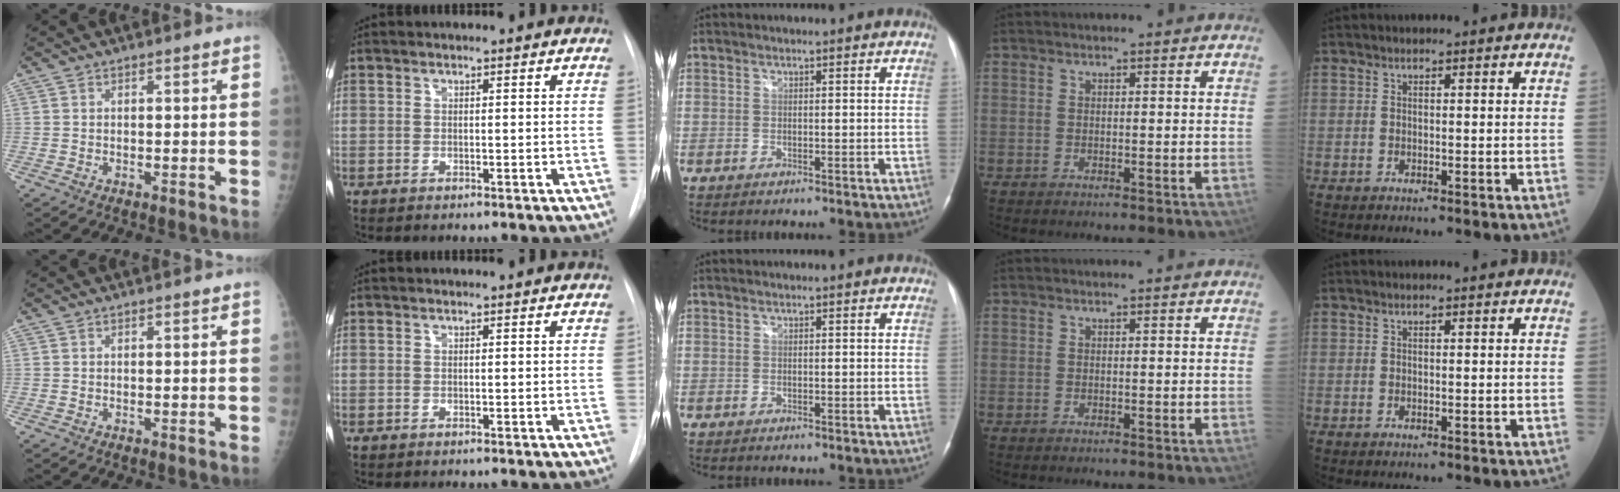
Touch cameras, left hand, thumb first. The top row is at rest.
{}